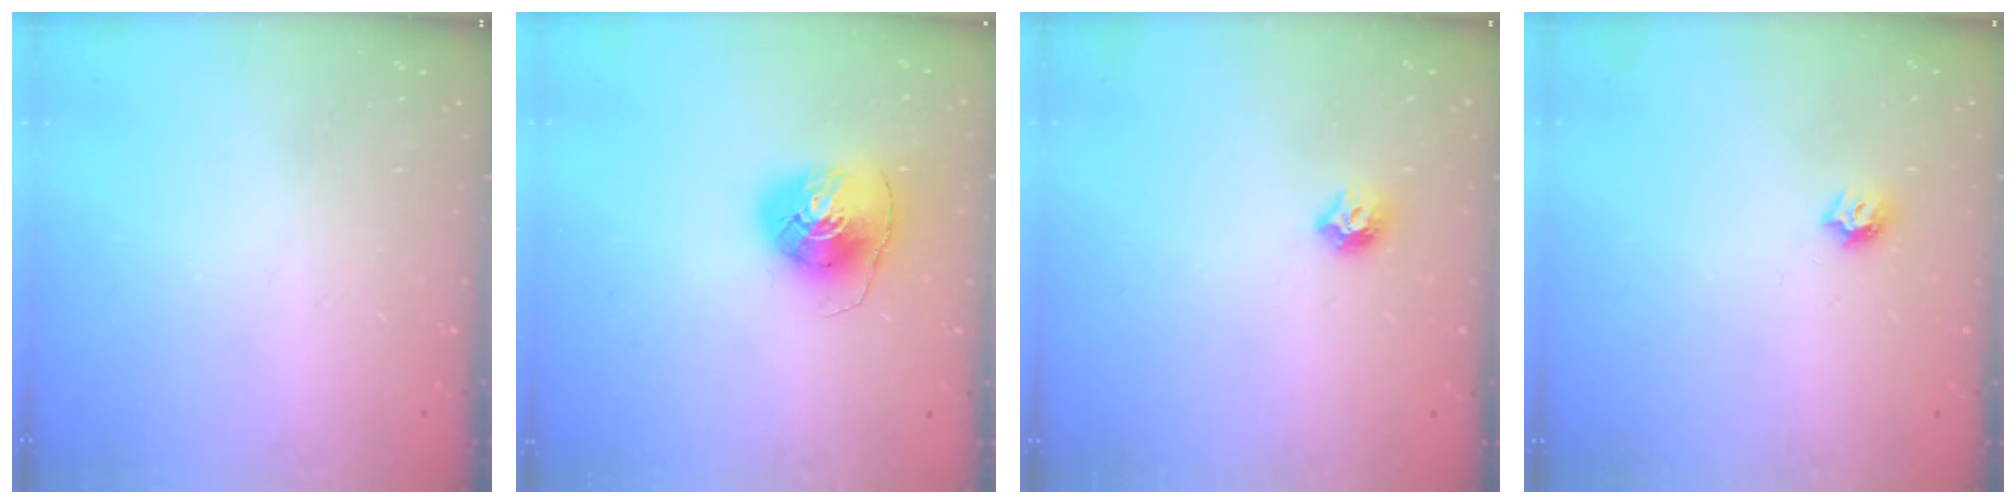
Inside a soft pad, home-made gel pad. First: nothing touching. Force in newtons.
{"total": 8.1, "press": 8.0, "slide": 1.2}
{"total": 6.1, "press": 6.0, "slide": 0.9}
{"total": 5.7, "press": 5.6, "slide": 0.8}